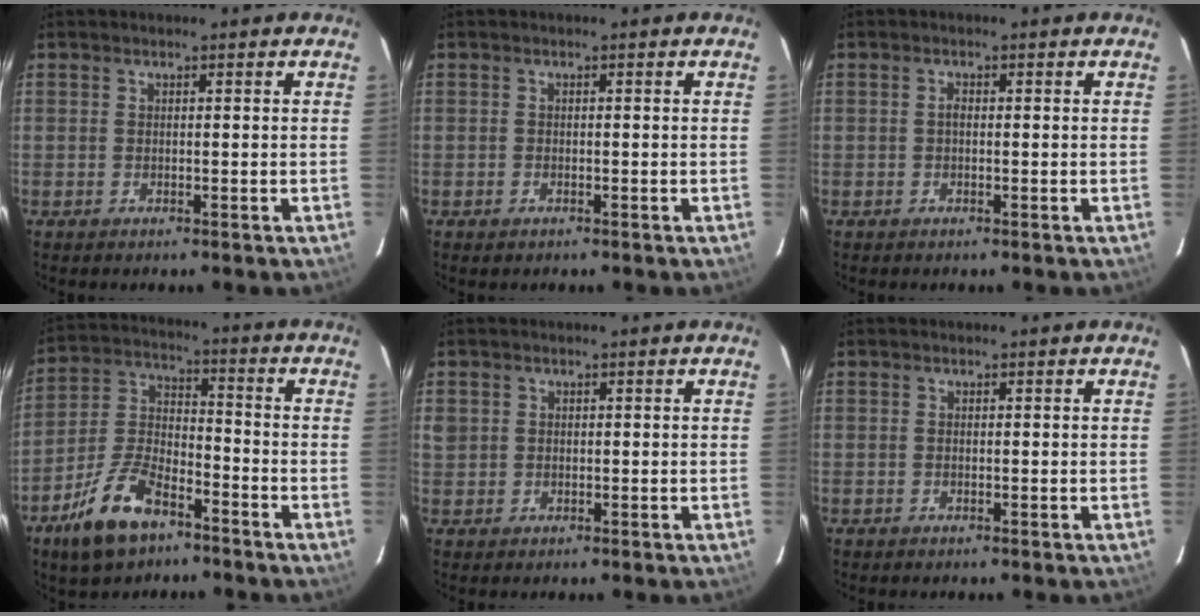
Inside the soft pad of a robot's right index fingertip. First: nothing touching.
{"total": 0.8, "force": [-0.6, 0.6, 0.2], "torque": [-0.003, -0.002, -0.010]}
{"total": 0.8, "force": [-0.1, 0.5, 0.7], "torque": [-0.010, 0.005, -0.004]}
{"total": 13.3, "force": [-8.4, 6.1, 8.3], "torque": [-0.182, 0.005, -0.155]}
{"total": 3.0, "force": [0.4, 2.8, 1.0], "torque": [-0.017, 0.006, 0.009]}
{"total": 0.0}